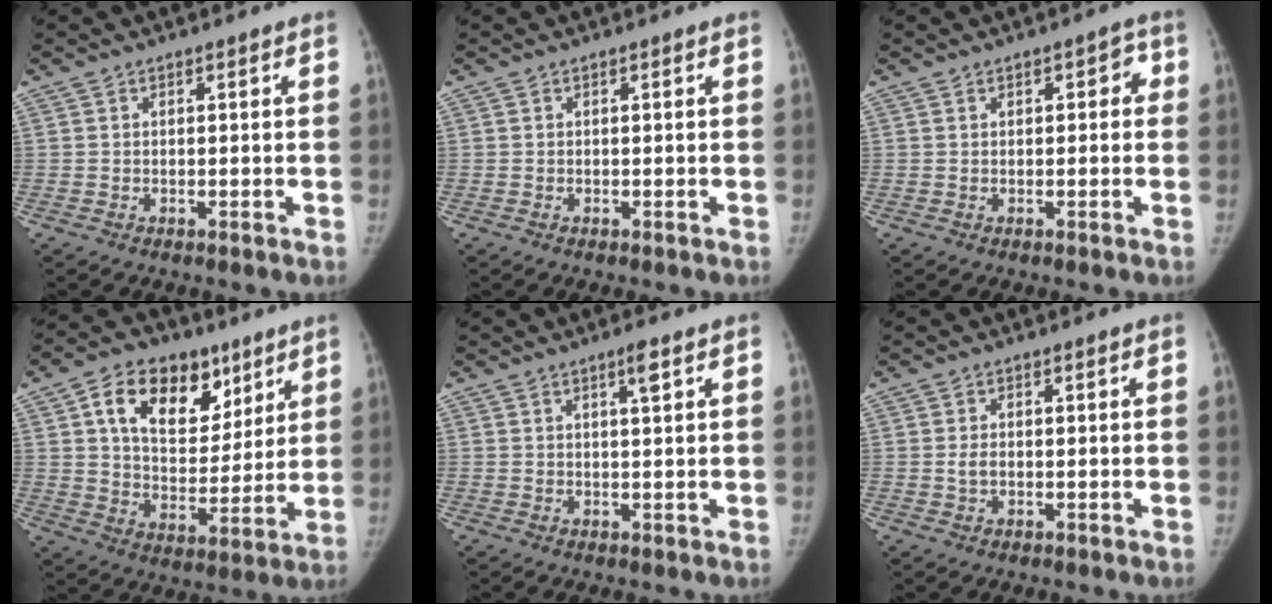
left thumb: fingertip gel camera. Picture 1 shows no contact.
{"total": 0.0}
{"total": 2.6, "force": [0.5, 1.8, 1.8], "torque": [-0.001, 0.006, -0.001]}
{"total": 18.0, "force": [8.6, 11.6, 10.8], "torque": [-0.133, -0.025, 0.146]}
{"total": 2.4, "force": [1.2, 0.3, 2.1], "torque": [-0.033, -0.004, 0.020]}
{"total": 1.9, "force": [-0.2, 1.3, 1.3], "torque": [-0.026, 0.003, -0.003]}